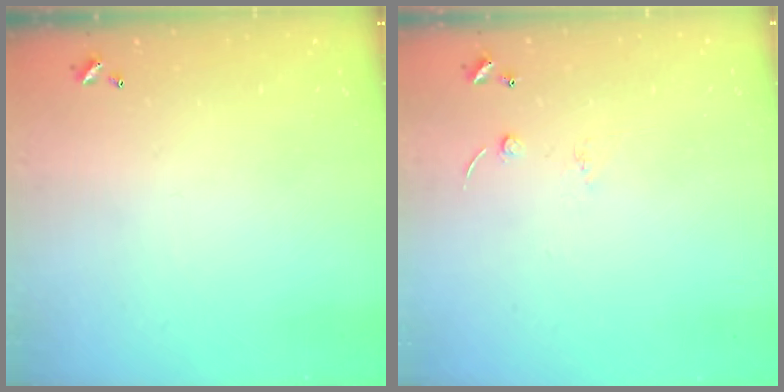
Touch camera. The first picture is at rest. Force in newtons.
{"total": 3.6, "press": 3.6, "slide": 0.5}